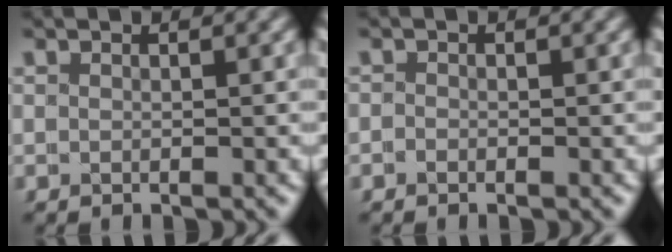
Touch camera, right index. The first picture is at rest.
{"total": 0.6, "force": [-0.6, 0.0, -0.2], "torque": [0.013, 0.005, -0.018]}